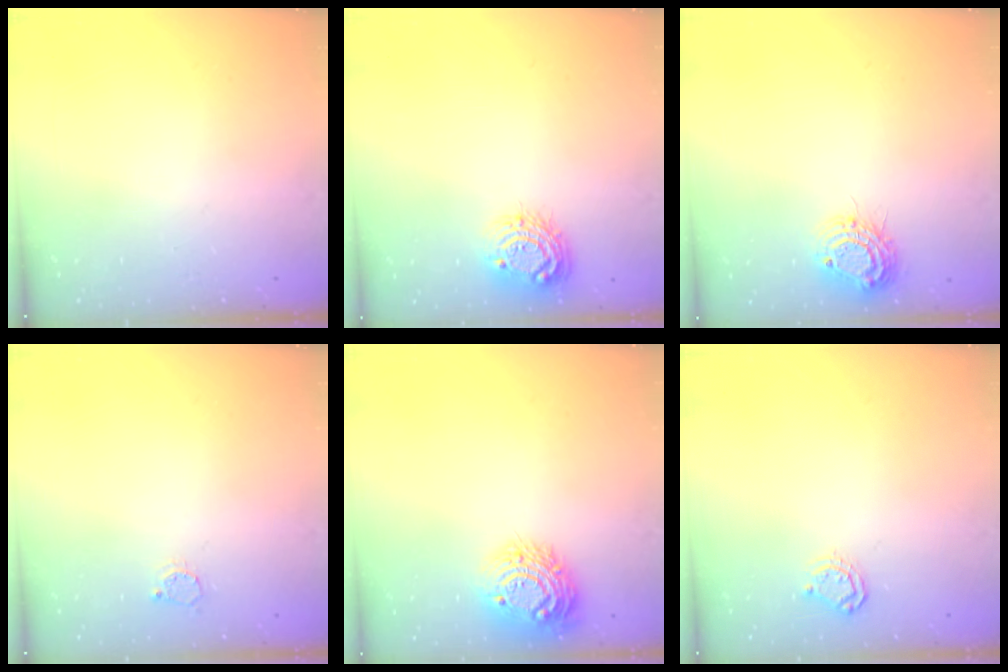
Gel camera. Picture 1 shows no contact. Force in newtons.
{"total": 10.9, "press": 10.8, "slide": 0.8}
{"total": 10.2, "press": 10.2, "slide": 0.8}
{"total": 2.7, "press": 2.7, "slide": 0.2}
{"total": 14.2, "press": 14.2, "slide": 1.0}
{"total": 5.6, "press": 5.6, "slide": 0.5}